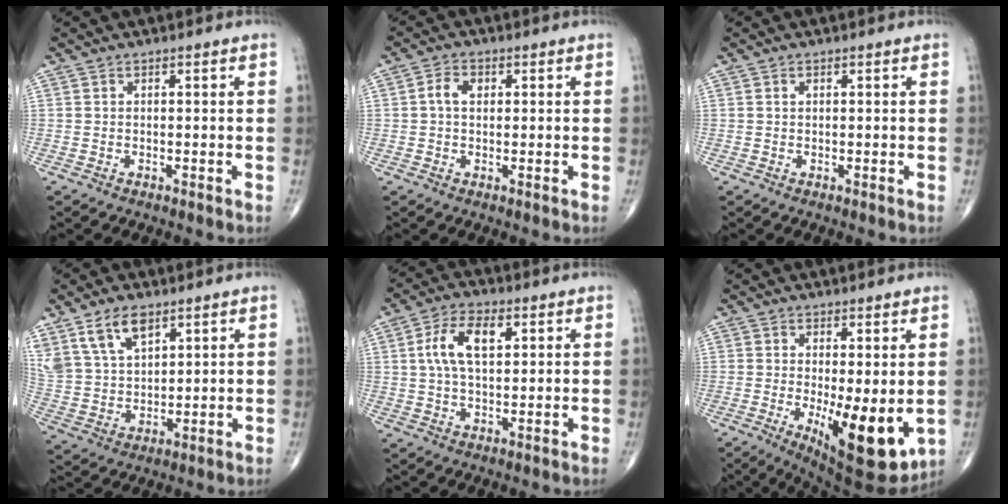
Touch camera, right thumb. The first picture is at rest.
{"total": 3.3, "force": [0.5, 2.3, 2.3], "torque": [-0.044, 0.009, 0.007]}
{"total": 0.5, "force": [0.2, 0.3, 0.3], "torque": [-0.007, 0.001, 0.004]}
{"total": 11.2, "force": [6.9, 6.0, 6.5], "torque": [-0.112, -0.020, 0.147]}
{"total": 8.7, "force": [2.3, 4.4, 7.1], "torque": [-0.133, 0.007, 0.041]}
{"total": 12.6, "force": [-2.0, 4.4, 11.7], "torque": [-0.165, -0.030, -0.015]}